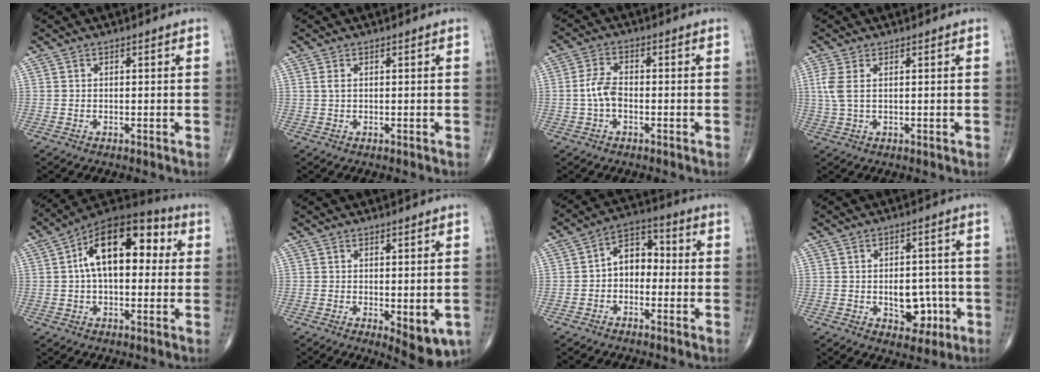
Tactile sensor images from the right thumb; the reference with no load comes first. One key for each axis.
{"total": 1.0, "fx": 0.3, "fy": 0.5, "fz": 0.8, "tx": -0.020, "ty": 0.007, "tz": 0.008}
{"total": 4.9, "fx": -0.9, "fy": 2.8, "fz": 4.0, "tx": -0.085, "ty": 0.016, "tz": -0.022}
{"total": 3.8, "fx": 1.0, "fy": 1.4, "fz": 3.3, "tx": -0.098, "ty": 0.002, "tz": 0.025}
{"total": 17.6, "fx": 3.3, "fy": 9.6, "fz": 14.4, "tx": -0.196, "ty": 0.037, "tz": 0.039}
{"total": 7.2, "fx": -1.8, "fy": 3.0, "fz": 6.3, "tx": -0.069, "ty": -0.016, "tz": -0.015}
{"total": 7.4, "fx": -0.7, "fy": 5.3, "fz": 5.1, "tx": -0.051, "ty": 0.032, "tz": -0.030}
{"total": 7.8, "fx": -1.9, "fy": 5.4, "fz": 5.3, "tx": -0.036, "ty": 0.017, "tz": -0.015}